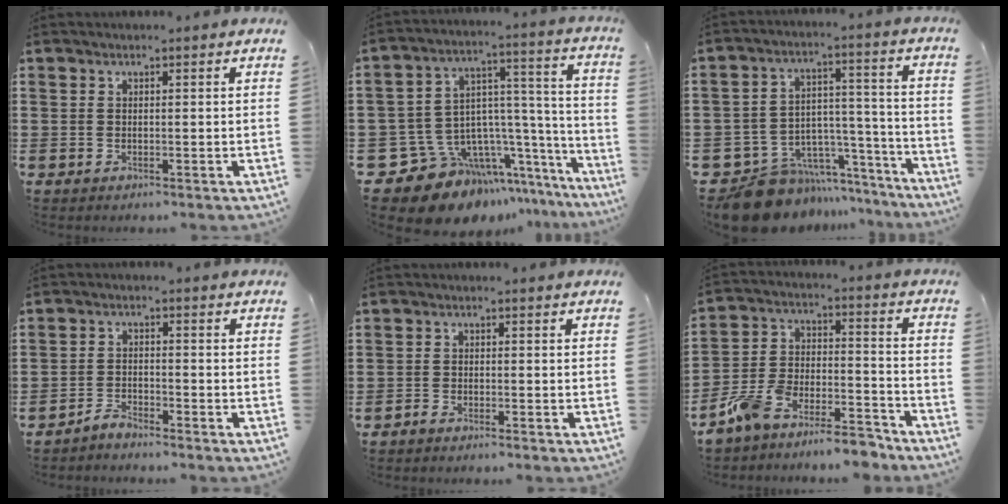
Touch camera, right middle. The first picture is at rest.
{"total": 10.5, "force": [-7.5, 6.6, 3.3], "torque": [-0.096, -0.011, -0.134]}
{"total": 11.5, "force": [-10.0, 5.2, 2.4], "torque": [-0.048, 0.038, -0.182]}
{"total": 2.6, "force": [-2.6, 0.1, 0.0], "torque": [-0.007, 0.003, -0.054]}
{"total": 1.1, "force": [-1.1, -0.1, 0.3], "torque": [-0.008, -0.003, -0.020]}
{"total": 9.6, "force": [-9.1, 1.4, 2.8], "torque": [-0.045, 0.026, -0.178]}